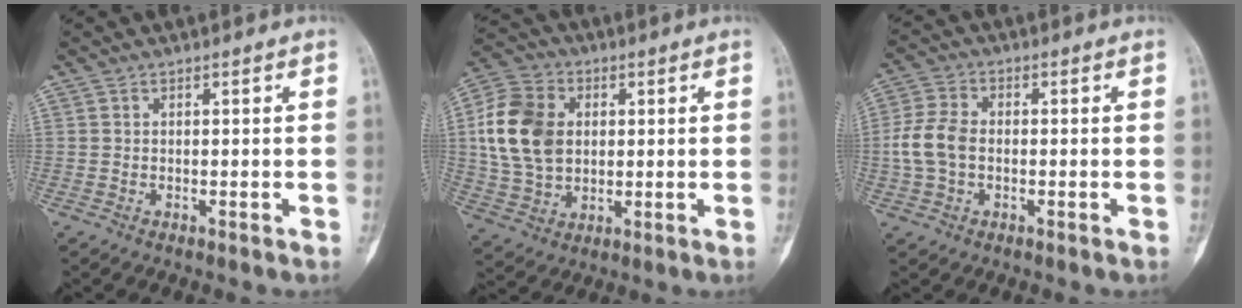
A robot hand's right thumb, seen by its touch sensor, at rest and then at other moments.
{"total": 14.9, "force": [2.0, 11.1, 9.7], "torque": [-0.174, 0.007, 0.037]}
{"total": 7.1, "force": [-0.7, 4.9, 5.1], "torque": [-0.114, 0.016, -0.018]}